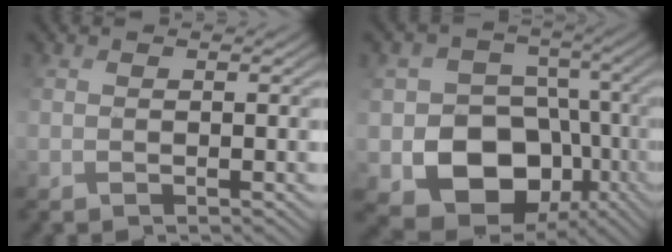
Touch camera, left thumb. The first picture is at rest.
{"total": 11.4, "force": [-3.7, 9.7, 4.7], "torque": [-0.086, -0.033, -0.064]}